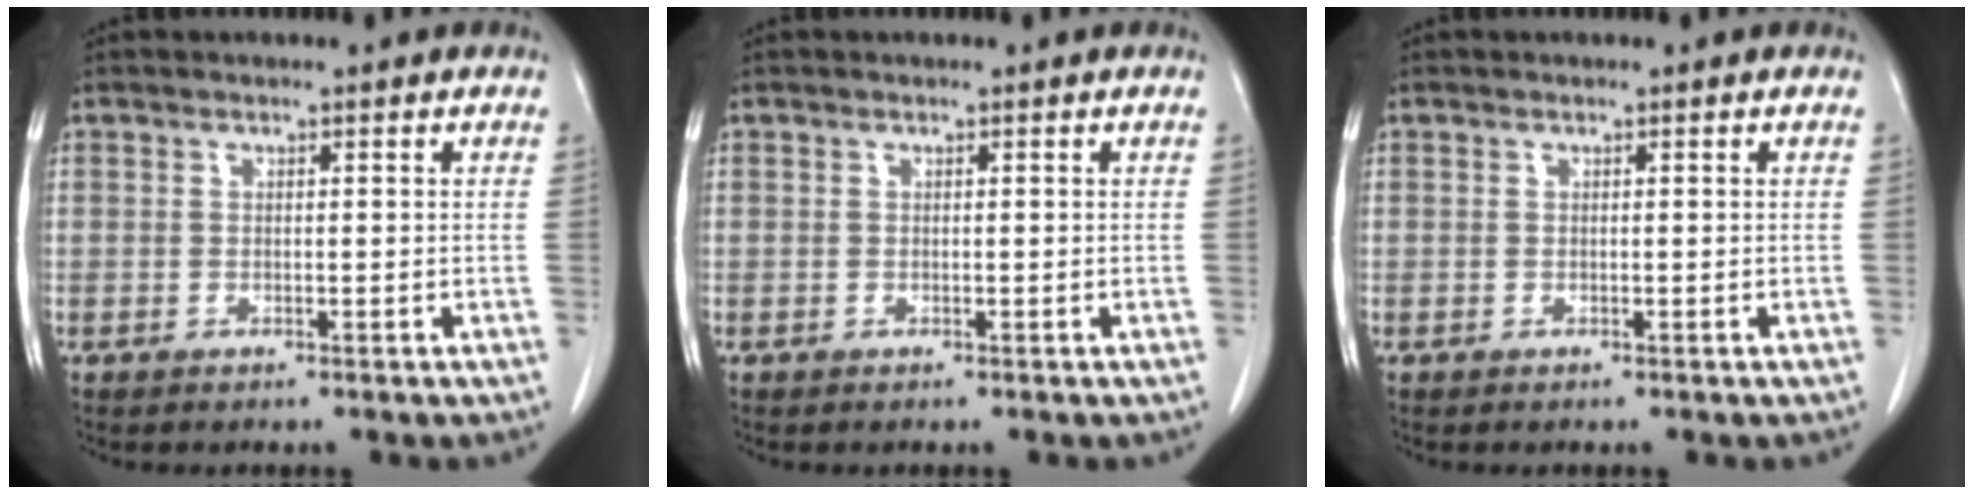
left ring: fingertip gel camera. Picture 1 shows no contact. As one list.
[{"total": 0.0}, {"total": 0.0}]